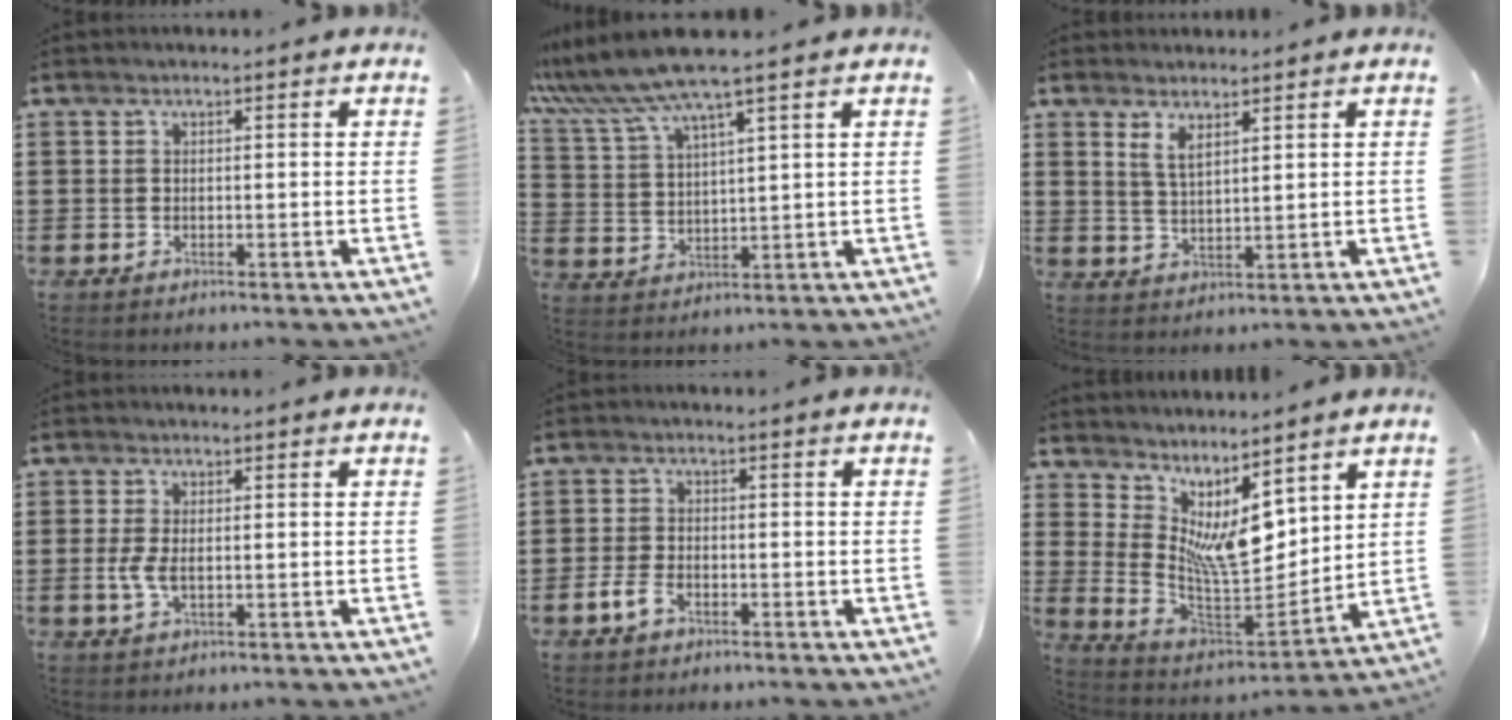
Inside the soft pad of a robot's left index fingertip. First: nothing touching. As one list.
[{"total": 8.1, "force": [6.5, -0.2, 4.7], "torque": [-0.121, -0.030, 0.111]}, {"total": 3.2, "force": [2.4, 0.9, 1.9], "torque": [-0.042, 0.005, 0.044]}, {"total": 3.2, "force": [-0.4, 1.4, 2.8], "torque": [-0.074, -0.006, -0.014]}, {"total": 3.3, "force": [-1.8, 1.7, 2.2], "torque": [-0.053, 0.000, -0.038]}, {"total": 7.6, "force": [4.2, 3.1, 5.5], "torque": [-0.120, -0.029, 0.079]}]